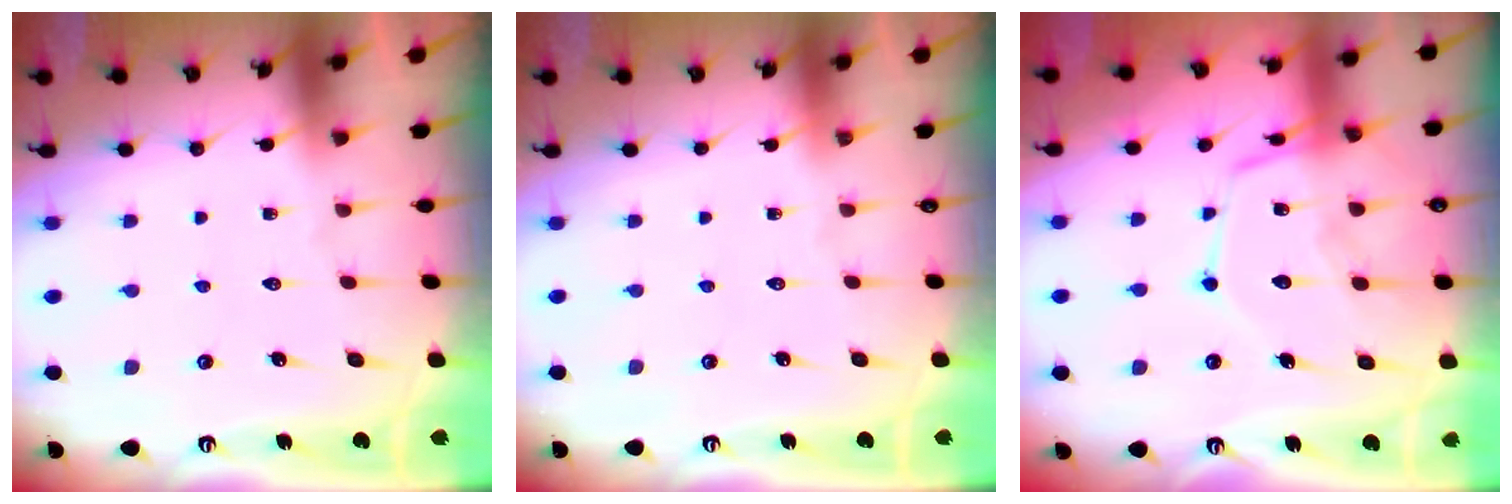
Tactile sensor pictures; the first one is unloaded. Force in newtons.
{"total": 0.0}
{"total": 14.6, "press": 14.6, "slide": 1.3}